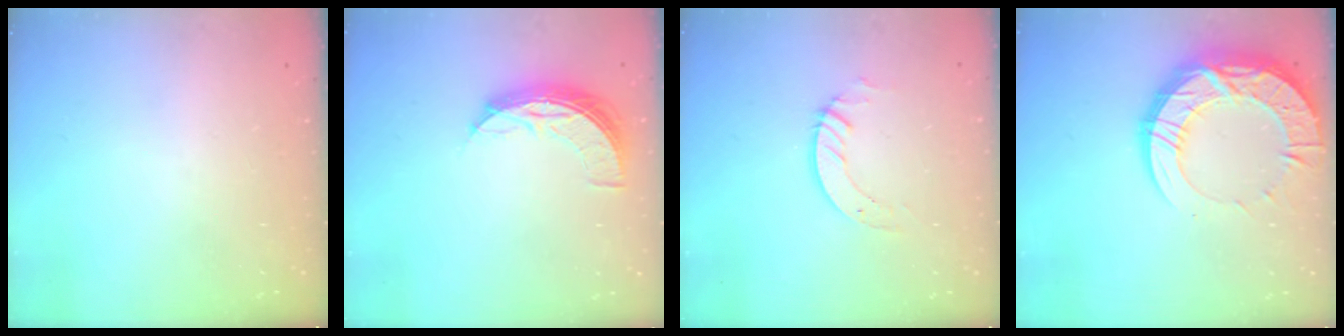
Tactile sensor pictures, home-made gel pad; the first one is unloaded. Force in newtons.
{"total": 7.7, "press": 7.6, "slide": 0.7}
{"total": 3.4, "press": 3.4, "slide": 0.1}
{"total": 20.3, "press": 20.2, "slide": 1.7}